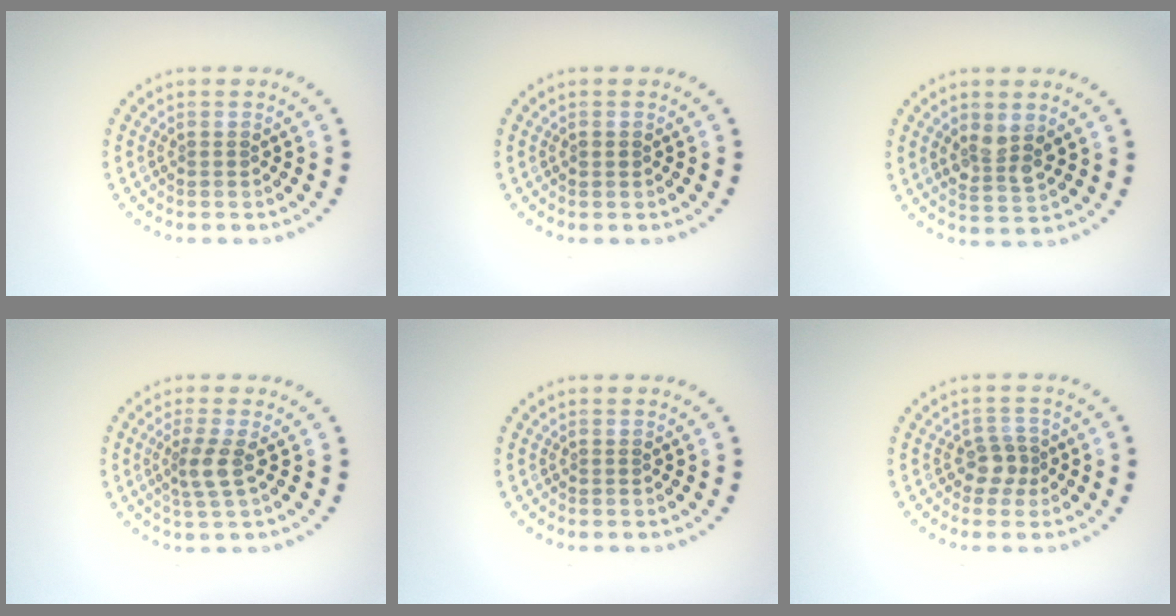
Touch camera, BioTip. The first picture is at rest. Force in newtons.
{"total": 0.7, "press": 0.7, "slide": 0.0}
{"total": 2.9, "press": 2.8, "slide": 0.8}
{"total": 2.3, "press": 1.9, "slide": 1.4}
{"total": 0.0}
{"total": 2.1, "press": 1.7, "slide": 1.1}